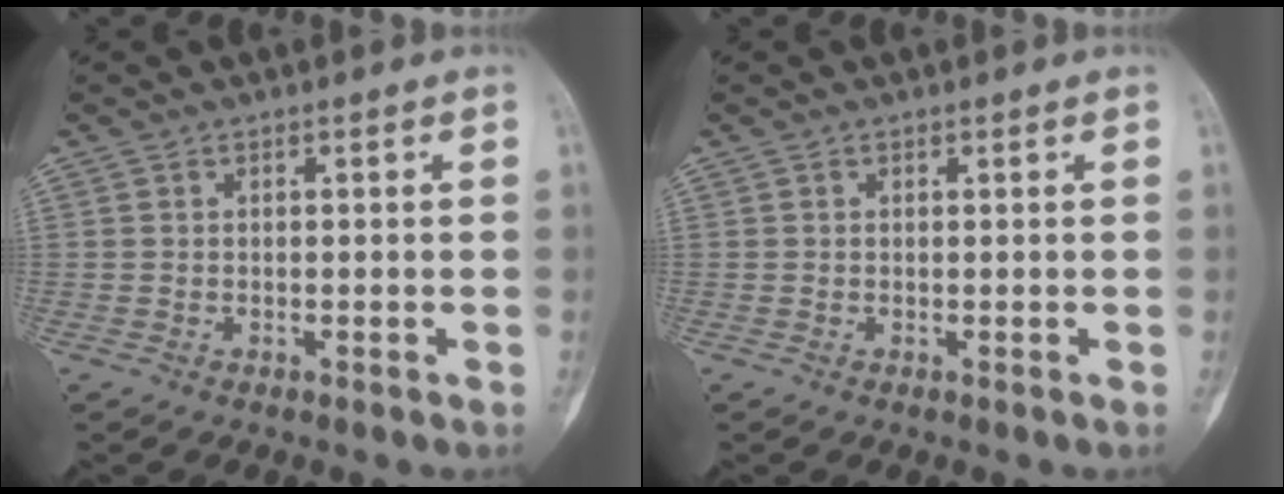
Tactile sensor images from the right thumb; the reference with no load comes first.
{"total": 0.0}